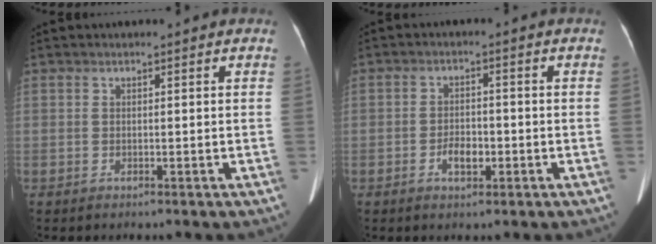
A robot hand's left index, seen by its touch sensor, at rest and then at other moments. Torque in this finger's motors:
{"motor_torque": [0.25, 0.21, 0.00, 0.00]}